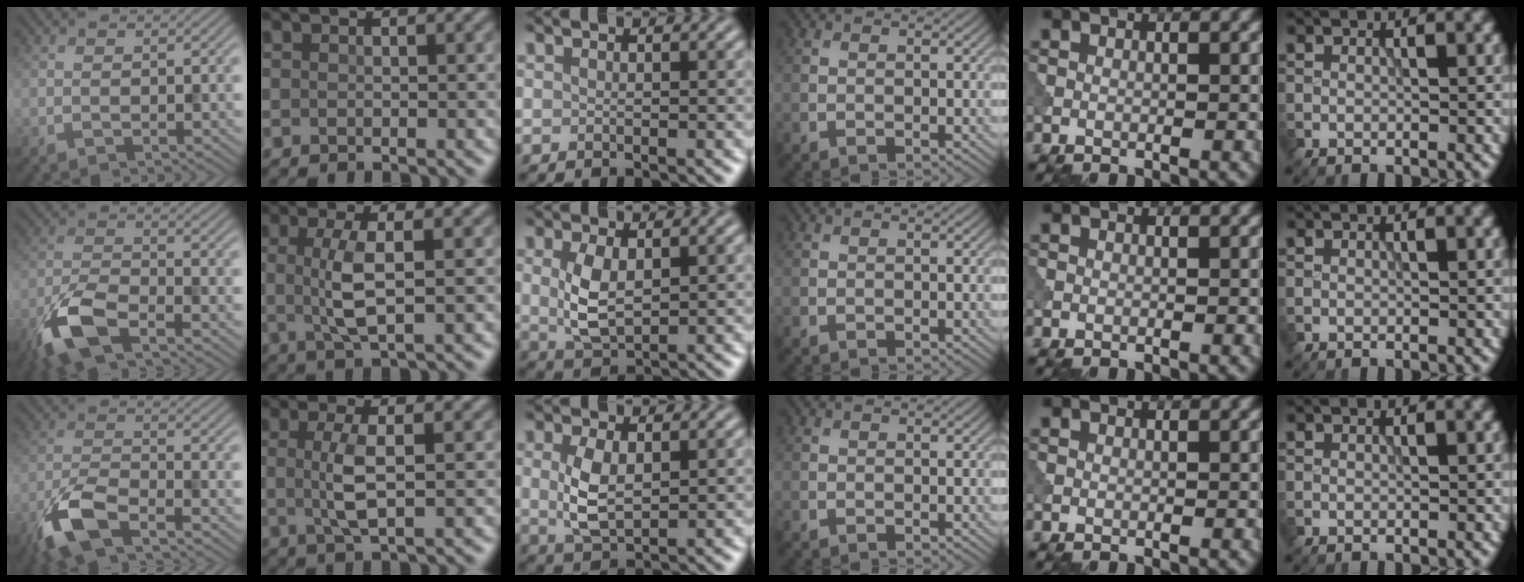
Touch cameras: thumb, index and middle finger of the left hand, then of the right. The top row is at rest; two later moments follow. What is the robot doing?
{"motion": "wipe", "object": "makeup brush"}